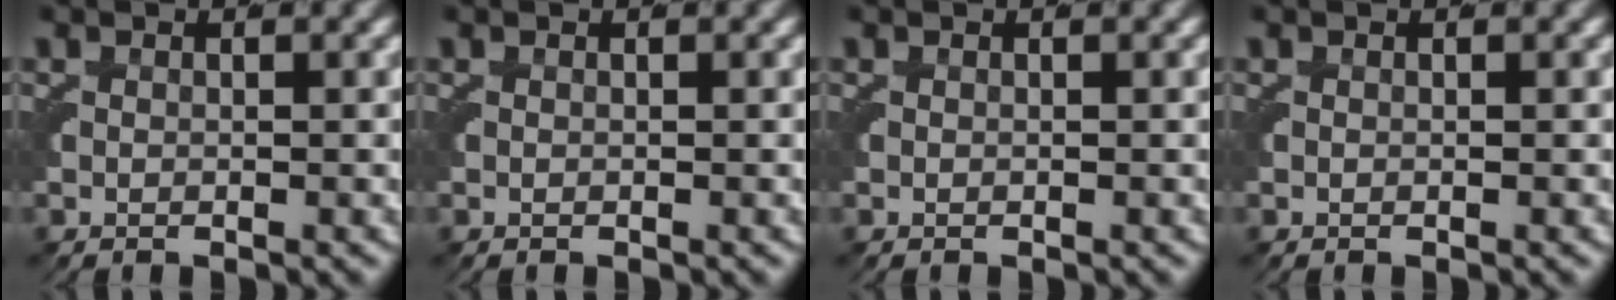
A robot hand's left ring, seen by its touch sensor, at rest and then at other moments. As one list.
[{"total": 0.0}, {"total": 0.0}, {"total": 0.0}]